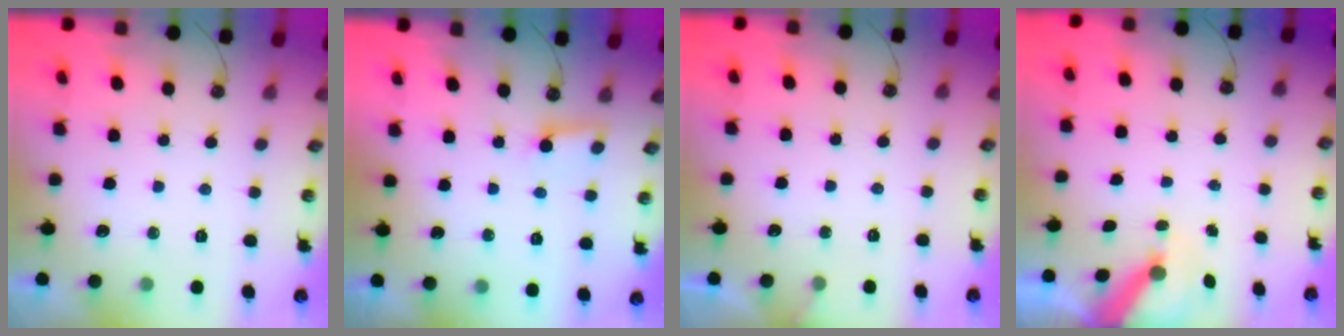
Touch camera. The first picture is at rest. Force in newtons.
{"total": 2.6, "press": 2.6, "slide": 0.3}
{"total": 3.0, "press": 3.0, "slide": 0.1}
{"total": 6.8, "press": 6.7, "slide": 0.7}